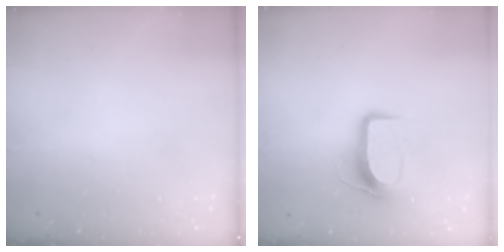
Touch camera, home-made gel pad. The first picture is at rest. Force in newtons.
{"total": 8.7, "press": 8.6, "slide": 0.7}